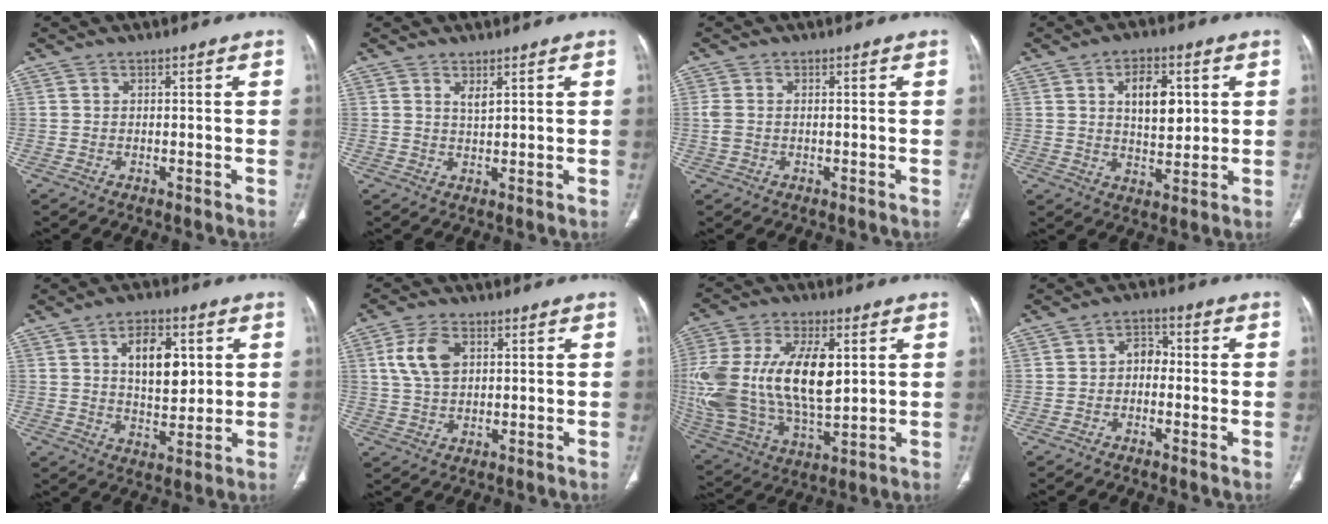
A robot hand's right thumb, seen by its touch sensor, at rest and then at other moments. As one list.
[{"total": 1.7, "force": [1.3, 0.3, 1.0], "torque": [-0.016, -0.011, 0.024]}, {"total": 2.6, "force": [0.0, 1.7, 1.9], "torque": [-0.064, 0.009, 0.002]}, {"total": 9.0, "force": [2.5, 5.0, 7.0], "torque": [-0.079, -0.016, 0.042]}, {"total": 10.7, "force": [3.0, 6.0, 8.4], "torque": [-0.095, -0.018, 0.050]}, {"total": 7.2, "force": [2.2, 4.5, 5.2], "torque": [-0.102, 0.001, 0.044]}, {"total": 25.7, "force": [3.6, 13.6, 21.6], "torque": [-0.456, -0.013, 0.070]}, {"total": 3.7, "force": [-0.5, 2.7, 2.5], "torque": [-0.020, 0.018, -0.024]}]